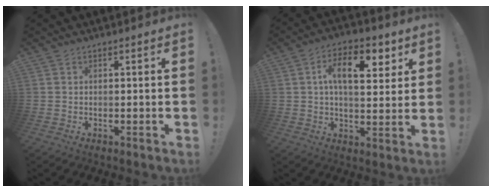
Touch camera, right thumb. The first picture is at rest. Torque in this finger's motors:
{"motor_torque": [0.20, 0.22, 0.10, 0.09, 0.29]}